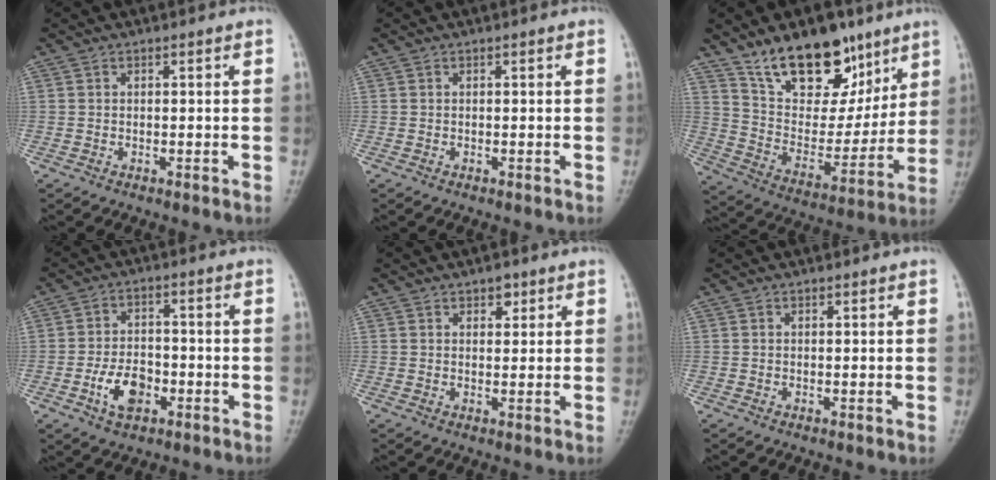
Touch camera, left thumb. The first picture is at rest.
{"total": 0.0}
{"total": 19.9, "force": [13.1, 10.4, 10.8], "torque": [-0.115, -0.072, 0.229]}
{"total": 7.2, "force": [-2.9, 4.4, 5.0], "torque": [-0.072, 0.015, -0.052]}
{"total": 2.6, "force": [1.6, 1.5, 1.4], "torque": [-0.004, -0.007, 0.022]}
{"total": 0.0}